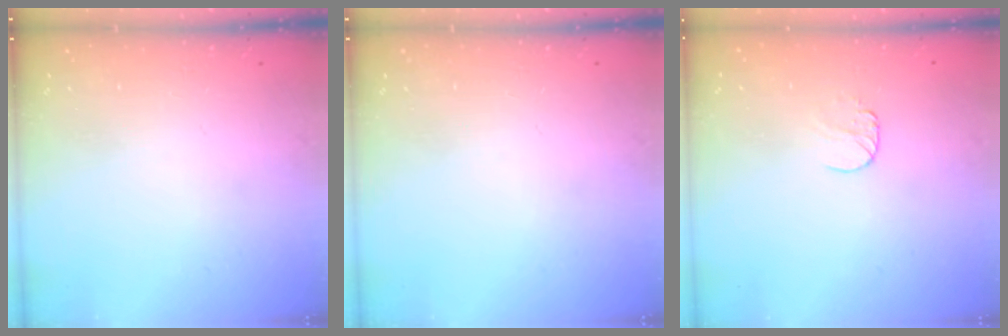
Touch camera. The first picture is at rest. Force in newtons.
{"total": 0.0}
{"total": 6.9, "press": 6.9, "slide": 0.6}